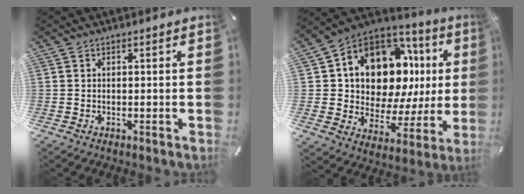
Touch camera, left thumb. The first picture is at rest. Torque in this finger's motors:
{"motor_torque": [1.16, 1.99, 1.15, 0.52, 0.25]}